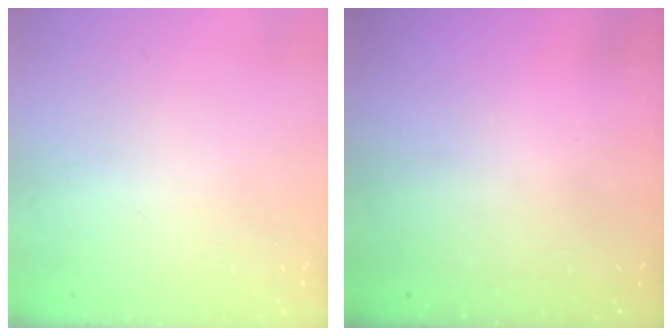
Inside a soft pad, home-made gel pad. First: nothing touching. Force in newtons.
{"total": 3.0, "press": 3.0, "slide": 0.1}